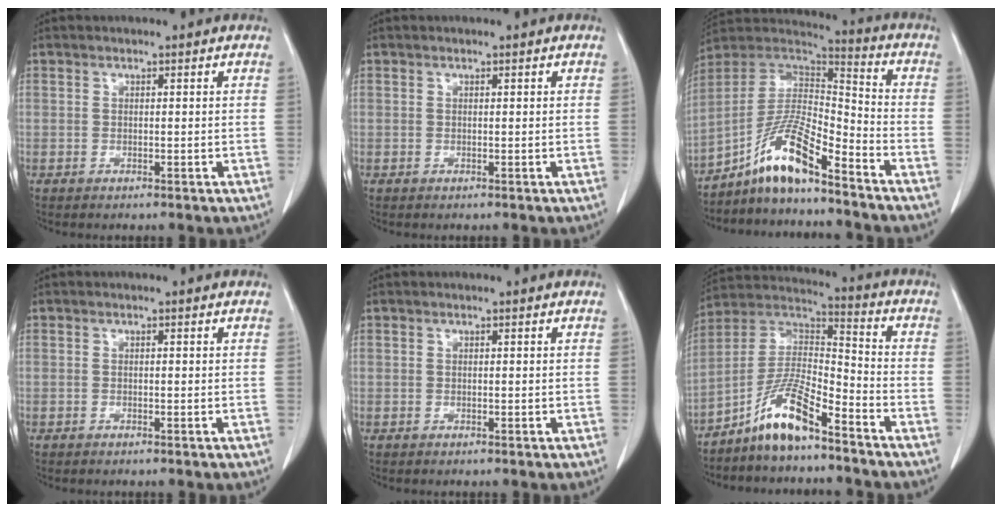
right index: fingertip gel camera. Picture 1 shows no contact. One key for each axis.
{"total": 0.0}
{"total": 12.3, "fx": -8.5, "fy": 2.0, "fz": 8.6, "tx": -0.168, "ty": 0.018, "tz": -0.155}
{"total": 0.0}
{"total": 0.0}
{"total": 10.7, "fx": -7.6, "fy": 2.1, "fz": 7.3, "tx": -0.153, "ty": 0.013, "tz": -0.142}